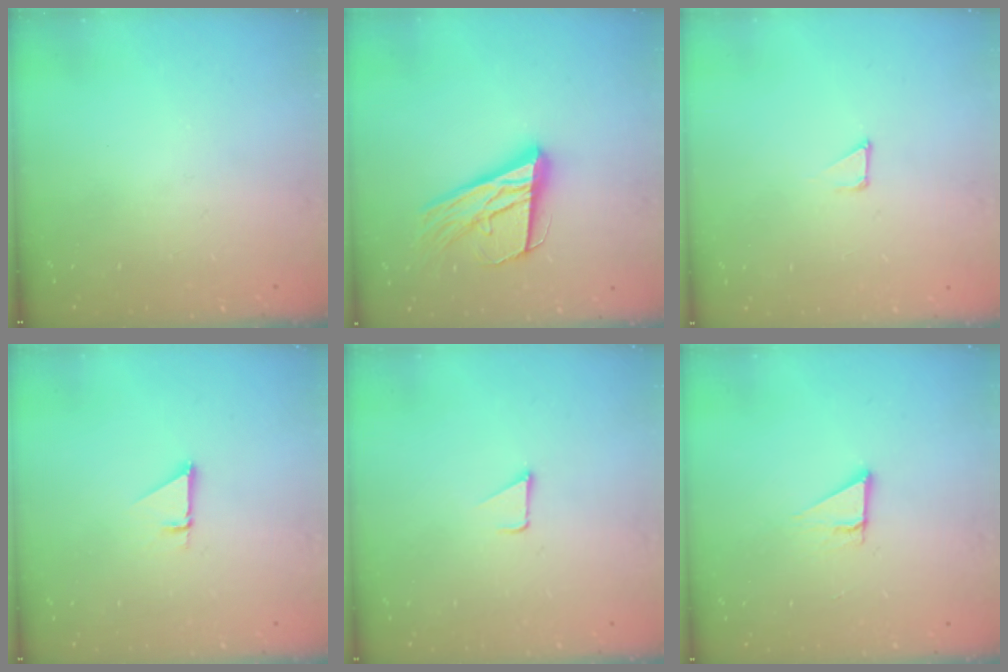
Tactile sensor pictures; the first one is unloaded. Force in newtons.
{"total": 20.1, "press": 19.8, "slide": 3.8}
{"total": 1.7, "press": 1.7, "slide": 0.0}
{"total": 1.0, "press": 1.0, "slide": 0.1}
{"total": 1.2, "press": 1.2, "slide": 0.1}
{"total": 3.1, "press": 2.4, "slide": 1.9}